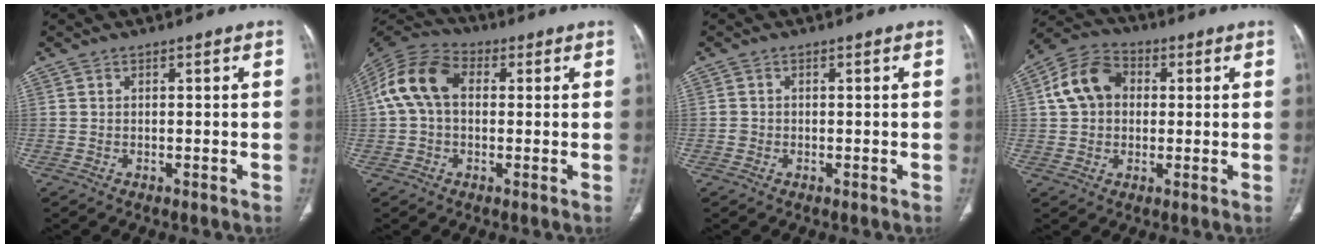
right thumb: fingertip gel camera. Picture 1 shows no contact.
{"total": 12.0, "force": [1.6, 8.2, 8.6], "torque": [-0.170, 0.036, 0.019]}
{"total": 0.9, "force": [-0.3, 0.8, 0.2], "torque": [0.000, 0.004, -0.005]}
{"total": 10.0, "force": [1.9, 7.2, 6.7], "torque": [-0.122, 0.022, 0.030]}